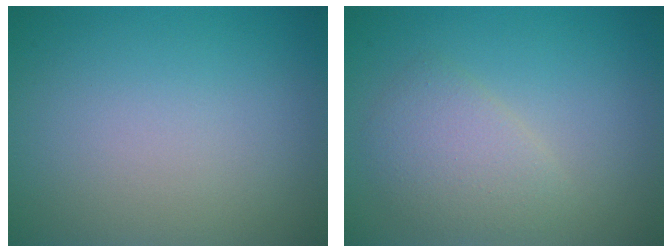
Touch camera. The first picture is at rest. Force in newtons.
{"total": 2.9, "press": 2.9, "slide": 0.1}